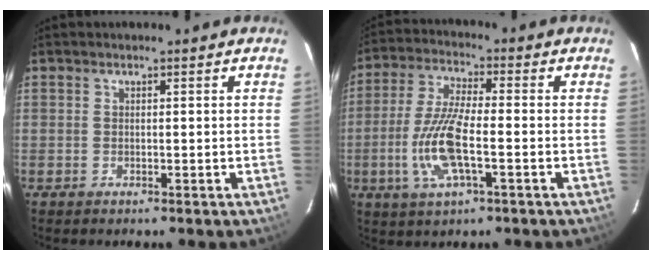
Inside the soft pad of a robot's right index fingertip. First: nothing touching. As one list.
[{"total": 11.3, "force": [-3.0, 3.1, 10.5], "torque": [-0.223, -0.004, -0.061]}]